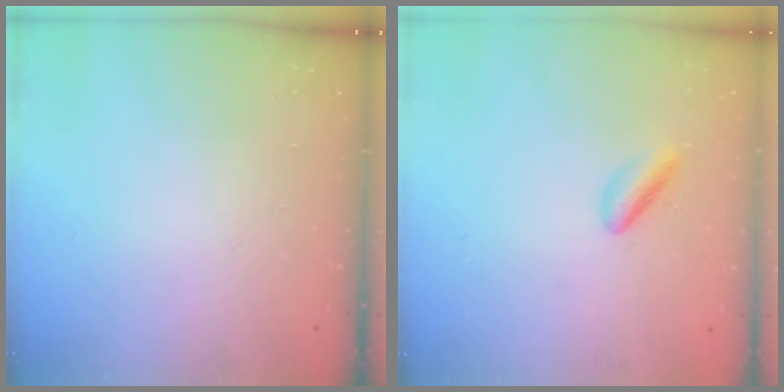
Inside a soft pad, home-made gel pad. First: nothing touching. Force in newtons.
{"total": 3.4, "press": 3.4, "slide": 0.3}